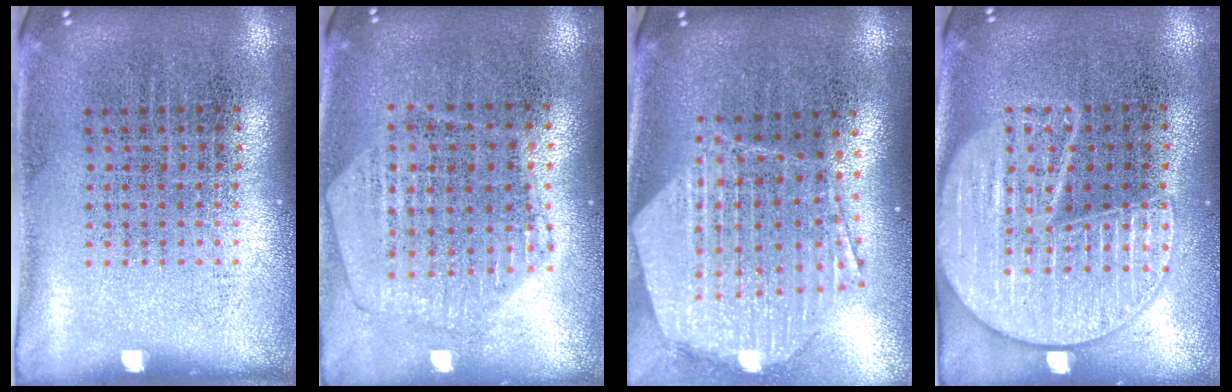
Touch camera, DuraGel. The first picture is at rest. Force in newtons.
{"total": 0.6, "press": 0.6, "slide": 0.1}
{"total": 2.5, "press": 2.1, "slide": 1.4}
{"total": 2.5, "press": 2.5, "slide": 0.2}